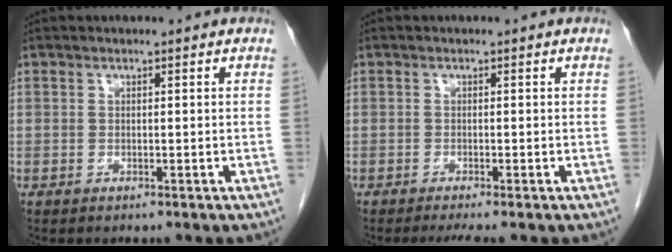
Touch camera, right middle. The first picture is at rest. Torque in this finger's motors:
{"motor_torque": [0.04, -0.02, 0.00, 0.00]}